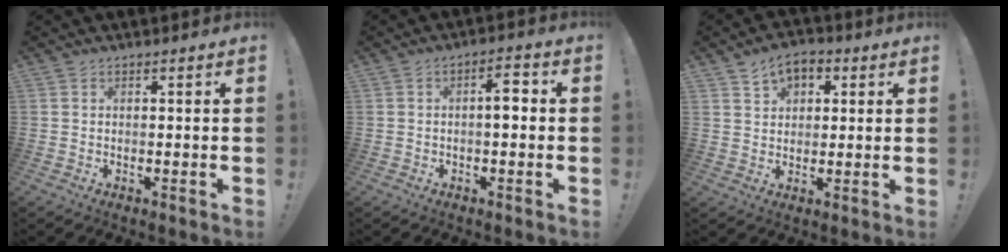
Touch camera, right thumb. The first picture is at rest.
{"total": 4.7, "force": [-0.2, 2.1, 4.2], "torque": [-0.054, 0.009, -0.010]}
{"total": 6.6, "force": [3.3, 4.6, 3.4], "torque": [-0.051, -0.006, 0.059]}